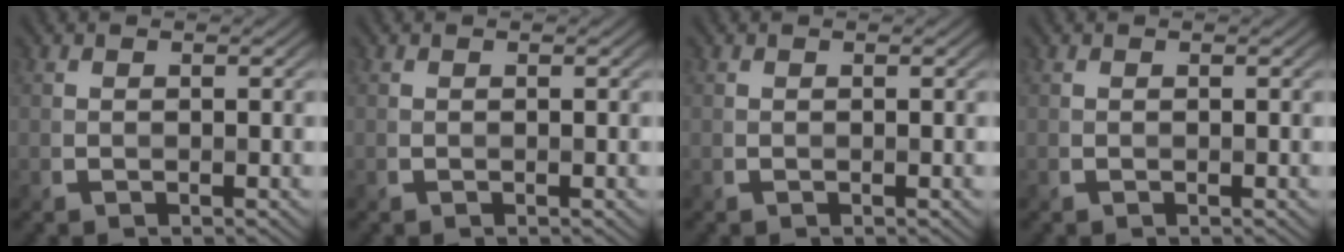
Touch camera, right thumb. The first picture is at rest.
{"total": 0.0}
{"total": 0.0}
{"total": 0.0}